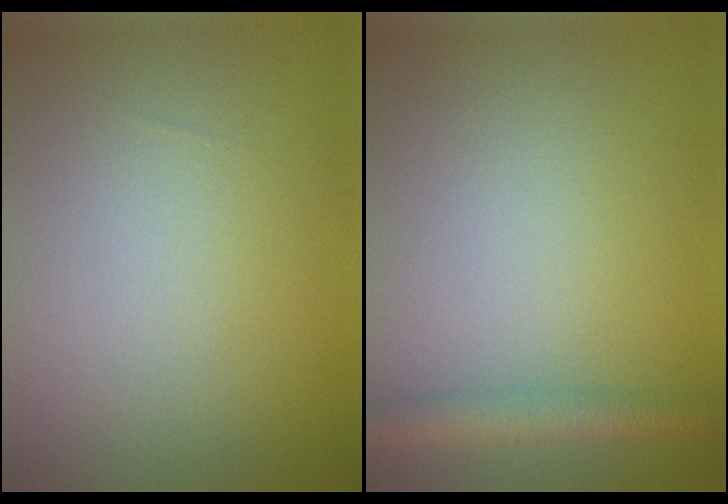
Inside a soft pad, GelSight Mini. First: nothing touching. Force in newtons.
{"total": 3.0, "press": 3.0, "slide": 0.2}